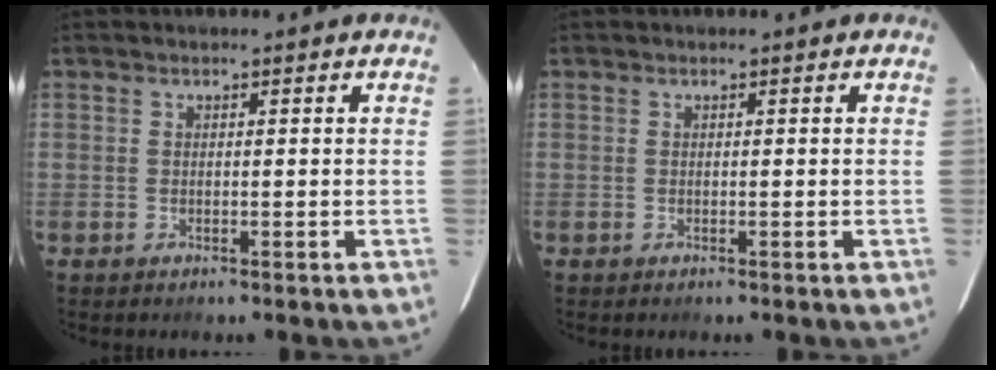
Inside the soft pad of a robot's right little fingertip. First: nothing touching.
{"total": 0.0}